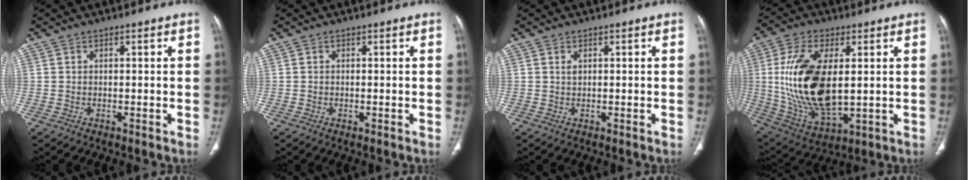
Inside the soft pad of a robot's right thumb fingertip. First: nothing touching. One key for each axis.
{"total": 0.0}
{"total": 0.8, "fx": 0.4, "fy": 0.5, "fz": 0.5, "tx": -0.008, "ty": 0.002, "tz": 0.009}
{"total": 19.7, "fx": 1.9, "fy": 9.7, "fz": 17.0, "tx": -0.338, "ty": -0.018, "tz": 0.049}